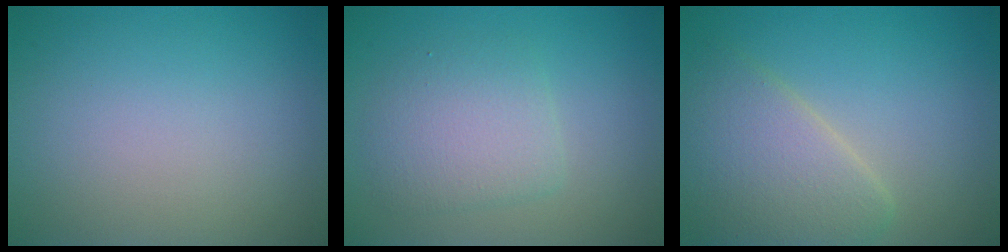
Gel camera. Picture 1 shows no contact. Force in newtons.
{"total": 3.4, "press": 3.4, "slide": 0.1}
{"total": 5.2, "press": 5.2, "slide": 0.3}